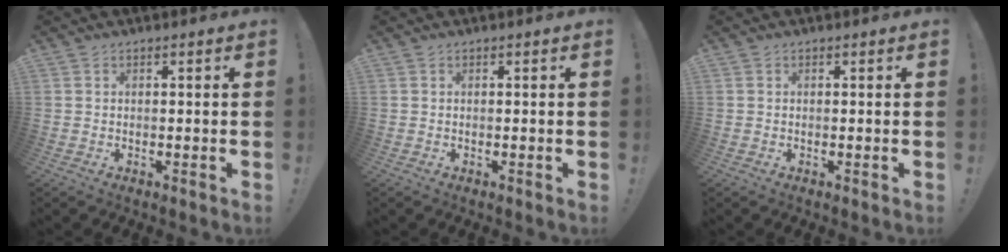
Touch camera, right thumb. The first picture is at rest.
{"total": 0.0}
{"total": 0.0}